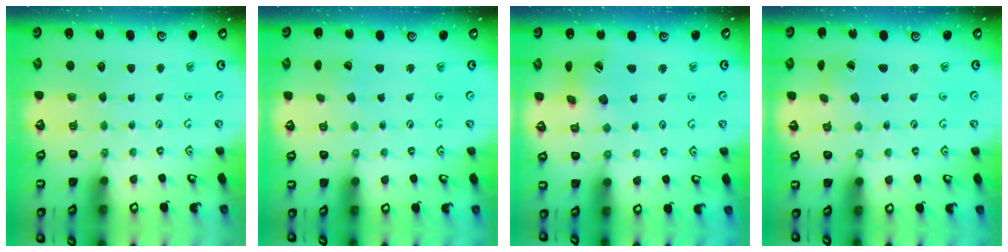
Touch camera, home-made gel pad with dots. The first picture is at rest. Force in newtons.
{"total": 1.6, "press": 1.6, "slide": 0.1}
{"total": 11.4, "press": 11.3, "slide": 1.0}
{"total": 1.6, "press": 1.6, "slide": 0.1}